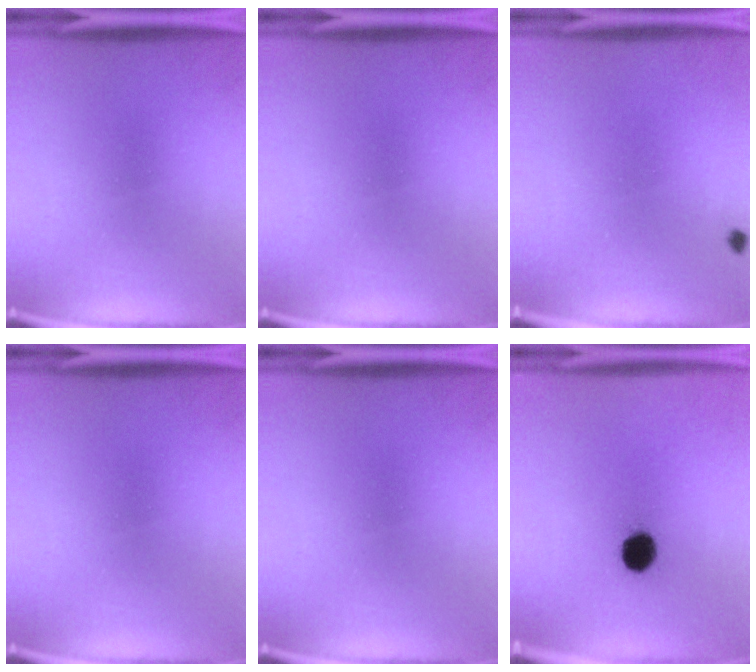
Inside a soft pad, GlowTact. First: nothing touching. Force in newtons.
{"total": 0.0}
{"total": 0.7}
{"total": 0.0}
{"total": 0.0}
{"total": 7.1}